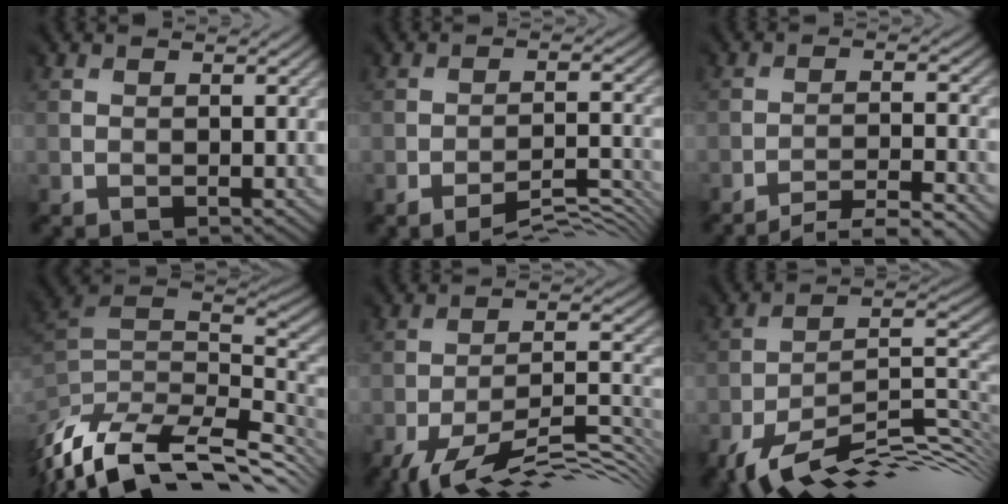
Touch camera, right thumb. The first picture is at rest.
{"total": 3.7, "force": [-3.6, -0.2, 1.2], "torque": [-0.021, -0.002, -0.053]}
{"total": 4.4, "force": [-4.3, -0.7, 0.6], "torque": [-0.016, 0.006, -0.079]}
{"total": 9.6, "force": [-3.6, 4.6, 7.6], "torque": [-0.201, -0.008, -0.044]}
{"total": 11.0, "force": [-8.5, 2.2, 6.7], "torque": [-0.128, -0.014, -0.140]}
{"total": 12.2, "force": [-9.0, 2.9, 7.7], "torque": [-0.143, -0.009, -0.160]}